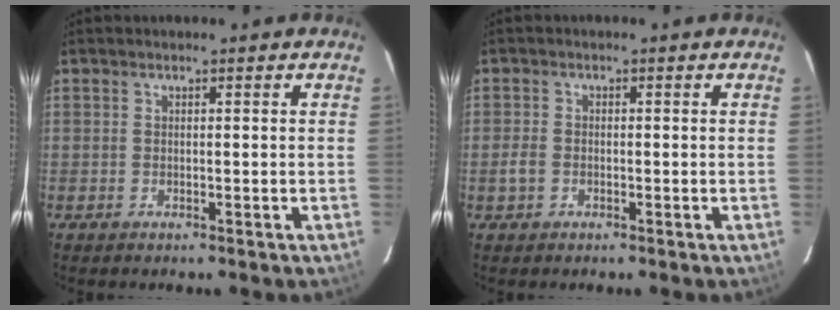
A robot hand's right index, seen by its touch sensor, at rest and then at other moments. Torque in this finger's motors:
{"motor_torque": [-0.22, 0.14, -0.33, -0.12]}